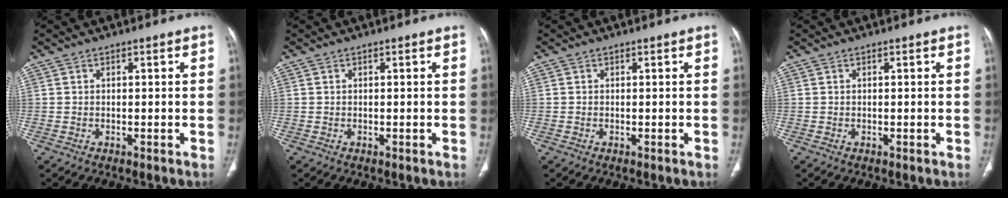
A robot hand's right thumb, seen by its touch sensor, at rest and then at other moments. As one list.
[{"total": 0.0}, {"total": 0.0}, {"total": 0.0}]